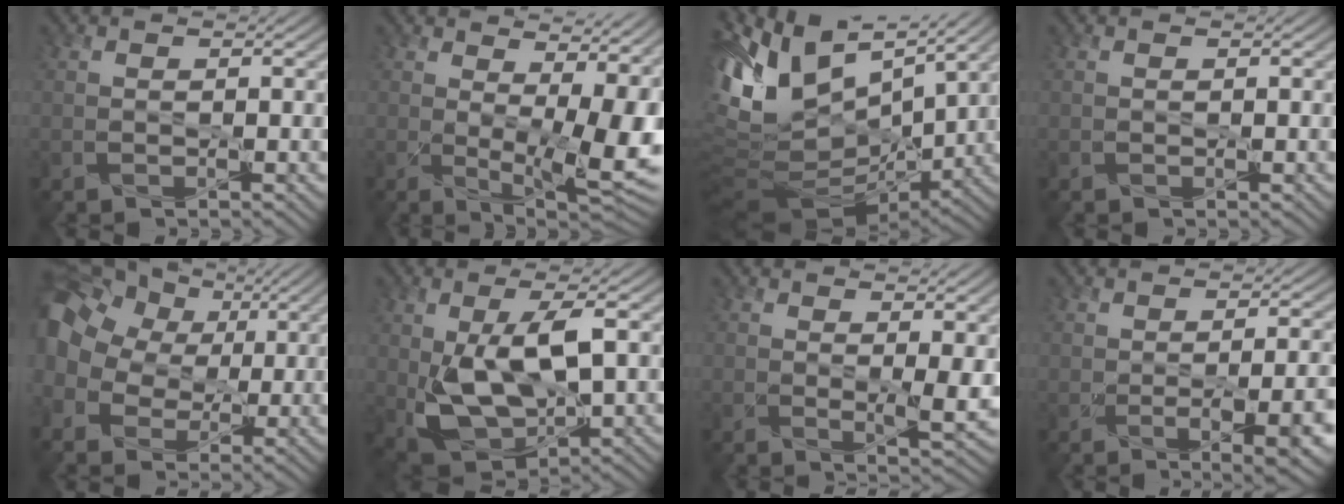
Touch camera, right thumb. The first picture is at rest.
{"total": 13.3, "force": [2.5, 6.0, 11.6], "torque": [-0.138, -0.004, 0.063]}
{"total": 13.7, "force": [4.1, 6.8, 11.2], "torque": [-0.245, 0.001, 0.092]}
{"total": 0.0}
{"total": 12.9, "force": [3.3, 9.7, 7.7], "torque": [-0.205, 0.010, 0.064]}
{"total": 11.6, "force": [0.7, 5.7, 10.0], "torque": [-0.208, -0.010, 0.021]}
{"total": 3.3, "force": [1.2, 0.7, 3.0], "torque": [-0.058, -0.012, 0.024]}
{"total": 6.3, "force": [-2.2, 2.1, 5.6], "torque": [-0.080, -0.012, -0.019]}